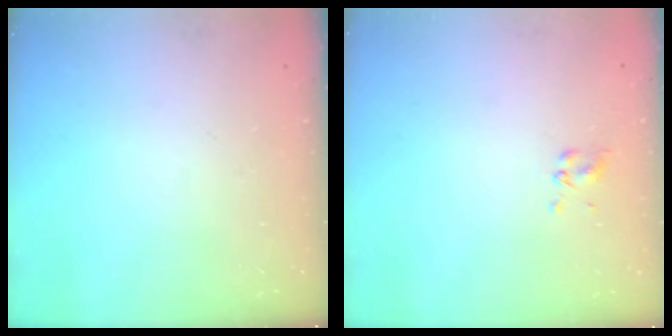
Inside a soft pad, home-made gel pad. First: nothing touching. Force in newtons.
{"total": 3.1, "press": 2.9, "slide": 1.1}